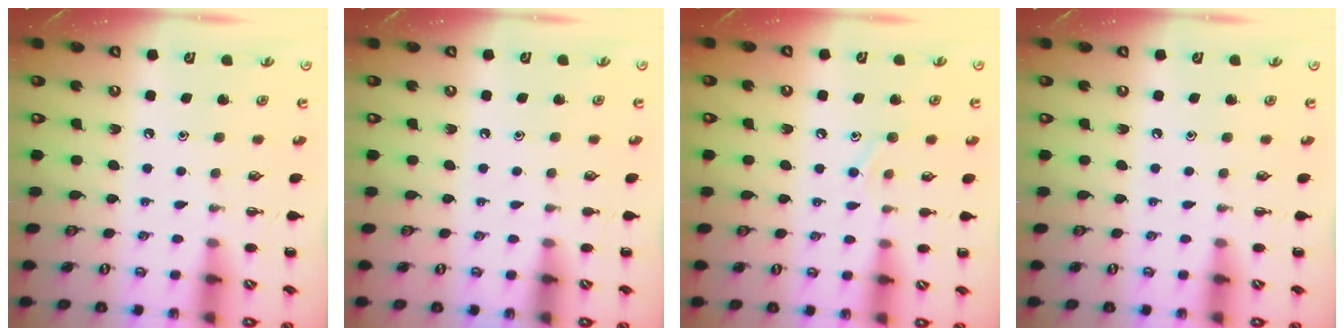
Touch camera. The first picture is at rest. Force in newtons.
{"total": 0.0}
{"total": 8.9, "press": 8.7, "slide": 1.7}
{"total": 0.0}